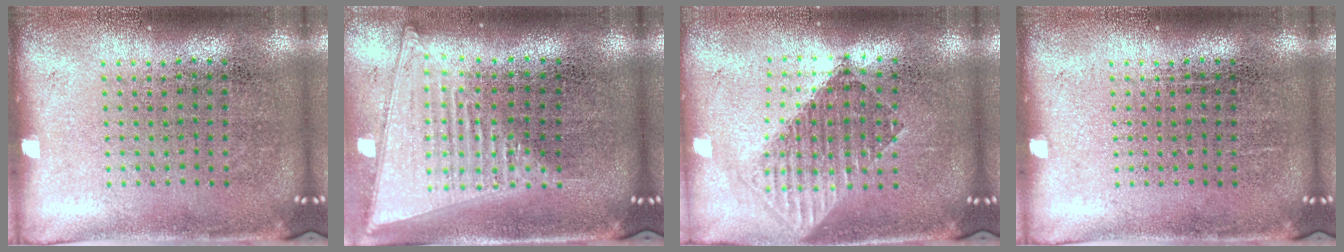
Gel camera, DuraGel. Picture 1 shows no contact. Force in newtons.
{"total": 1.9, "press": 1.7, "slide": 0.9}
{"total": 1.6, "press": 1.4, "slide": 0.9}
{"total": 0.0}